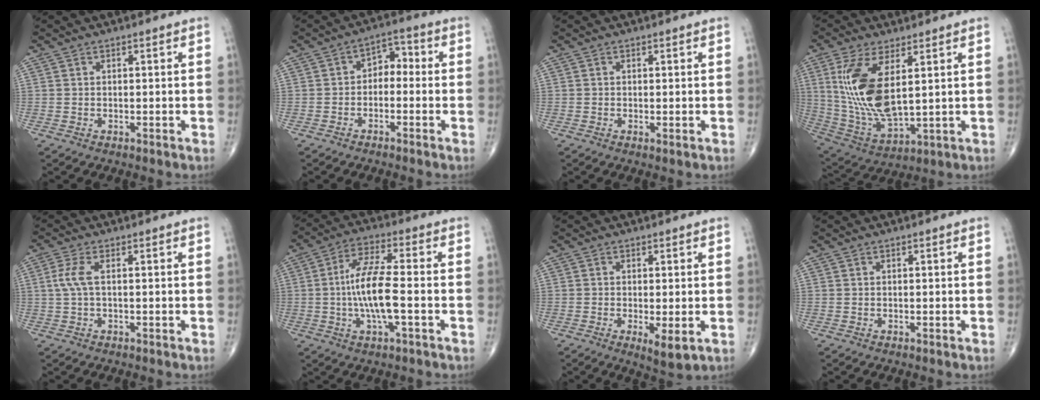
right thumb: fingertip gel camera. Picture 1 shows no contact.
{"total": 4.7, "force": [-1.0, 3.3, 3.2], "torque": [-0.027, 0.033, -0.031]}
{"total": 0.6, "force": [-0.1, 0.1, 0.5], "torque": [-0.013, -0.004, -0.004]}
{"total": 16.0, "force": [3.9, 6.8, 13.9], "torque": [-0.285, -0.024, 0.092]}
{"total": 3.4, "force": [0.3, 1.0, 3.2], "torque": [-0.092, 0.008, 0.006]}
{"total": 11.1, "force": [-1.6, 2.8, 10.6], "torque": [-0.217, 0.017, -0.033]}
{"total": 4.5, "force": [-1.2, 1.4, 4.1], "torque": [-0.070, -0.015, -0.018]}
{"total": 0.0}